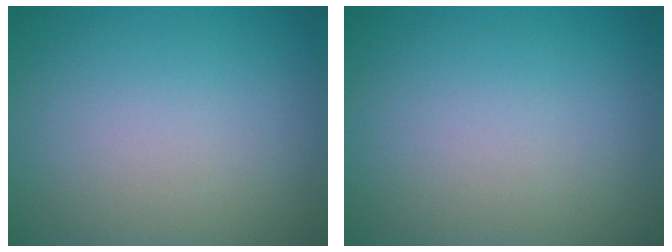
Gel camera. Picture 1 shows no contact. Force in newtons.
{"total": 0.0}